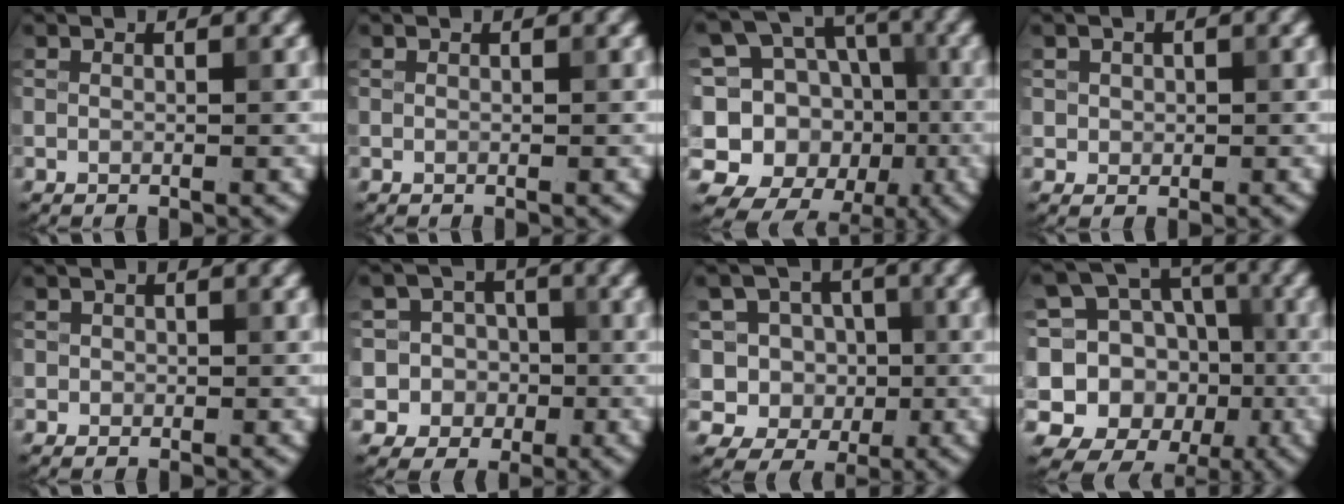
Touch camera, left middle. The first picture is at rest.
{"total": 0.0}
{"total": 13.1, "force": [-1.6, 11.8, 5.6], "torque": [-0.137, 0.025, -0.022]}
{"total": 1.3, "force": [0.3, 1.2, 0.4], "torque": [-0.004, 0.001, 0.009]}
{"total": 0.7, "force": [0.0, 0.7, 0.1], "torque": [0.007, -0.002, -0.001]}
{"total": 7.5, "force": [-0.4, 7.4, 1.5], "torque": [-0.037, 0.032, -0.028]}
{"total": 9.1, "force": [1.3, 8.1, 3.8], "torque": [-0.080, 0.048, -0.019]}
{"total": 13.3, "force": [-0.4, 12.2, 5.4], "torque": [-0.140, 0.032, 0.002]}